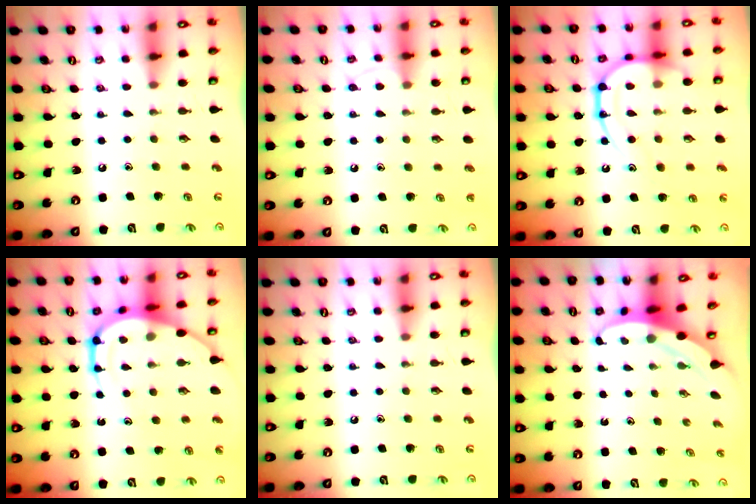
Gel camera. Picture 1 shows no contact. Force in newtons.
{"total": 5.8, "press": 5.7, "slide": 0.6}
{"total": 16.1, "press": 16.0, "slide": 1.6}
{"total": 14.5, "press": 14.4, "slide": 1.8}
{"total": 0.0}
{"total": 3.8, "press": 3.7, "slide": 0.5}